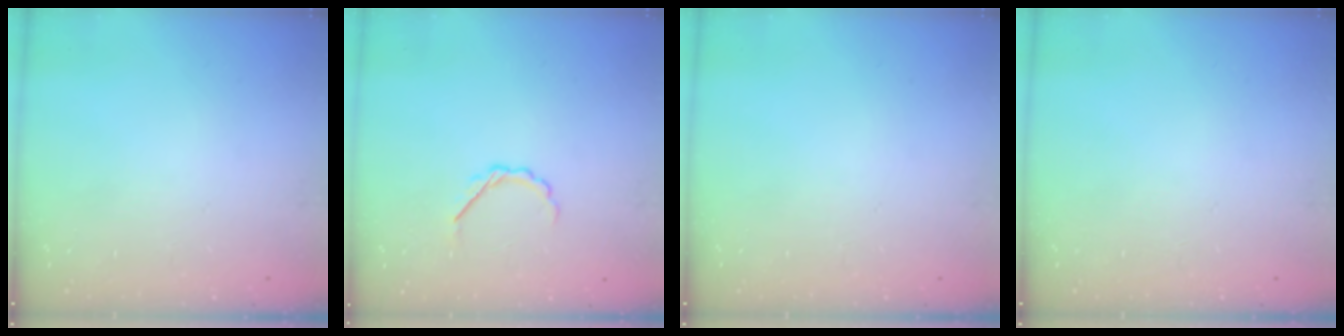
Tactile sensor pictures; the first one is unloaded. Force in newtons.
{"total": 2.9, "press": 2.7, "slide": 0.9}
{"total": 0.0}
{"total": 0.0}